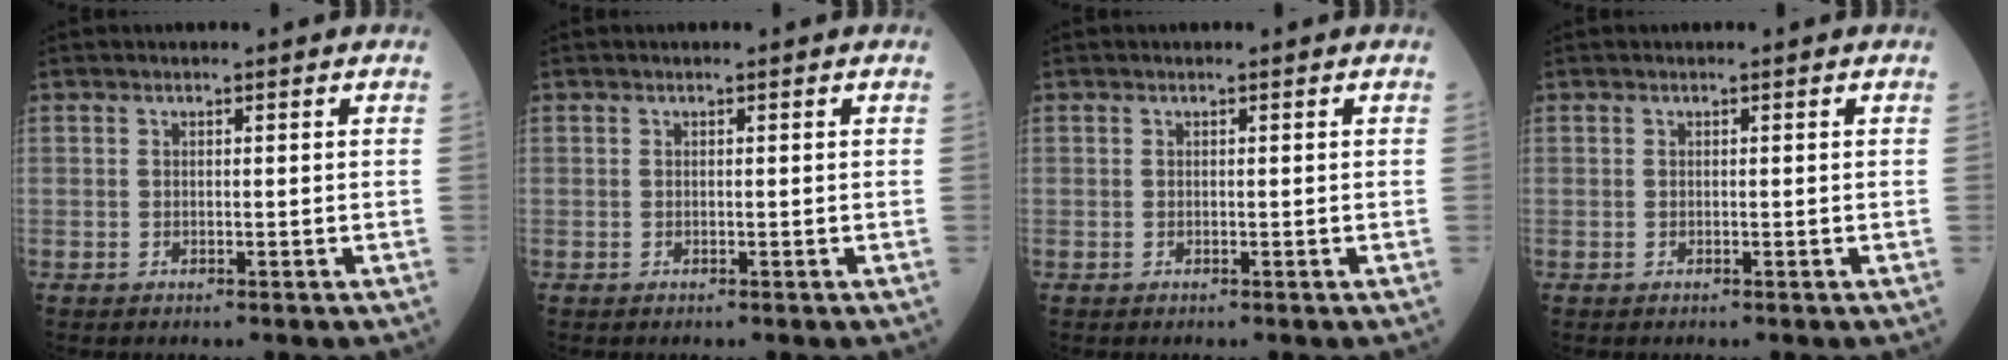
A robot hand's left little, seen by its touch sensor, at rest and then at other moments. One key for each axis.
{"total": 0.0}
{"total": 0.0}
{"total": 0.0}